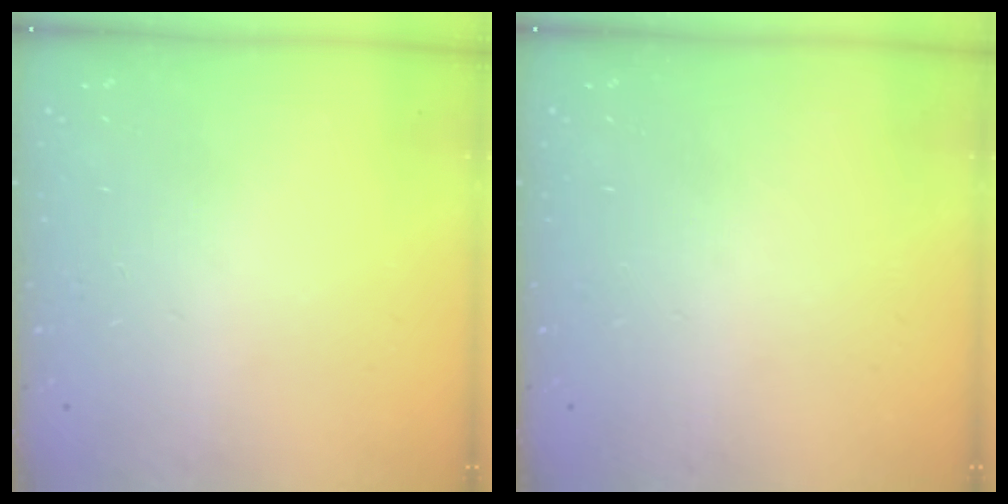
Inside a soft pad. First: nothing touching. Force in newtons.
{"total": 0.0}